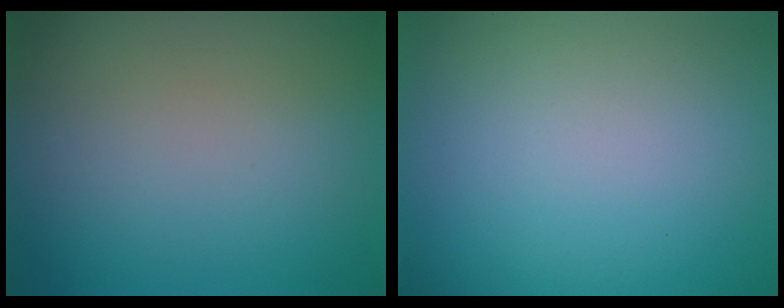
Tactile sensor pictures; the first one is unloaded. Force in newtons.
{"total": 0.0}